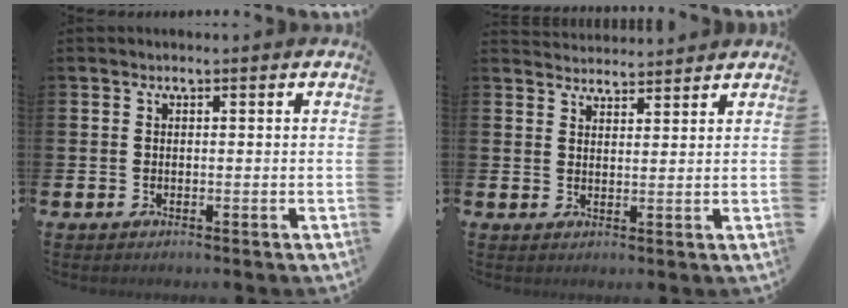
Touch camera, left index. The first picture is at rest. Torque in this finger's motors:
{"motor_torque": [-1.04, -1.10, -0.66, -0.10]}